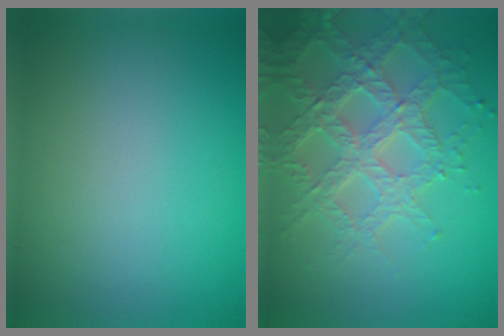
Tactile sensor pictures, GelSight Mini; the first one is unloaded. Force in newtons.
{"total": 6.1, "press": 4.8, "slide": 3.7}